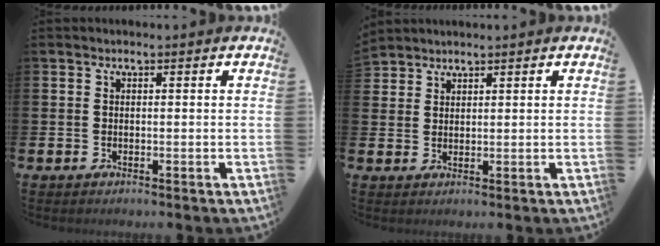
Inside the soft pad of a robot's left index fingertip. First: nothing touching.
{"total": 2.5, "force": [2.4, 0.4, -0.4], "torque": [0.010, -0.012, 0.045]}